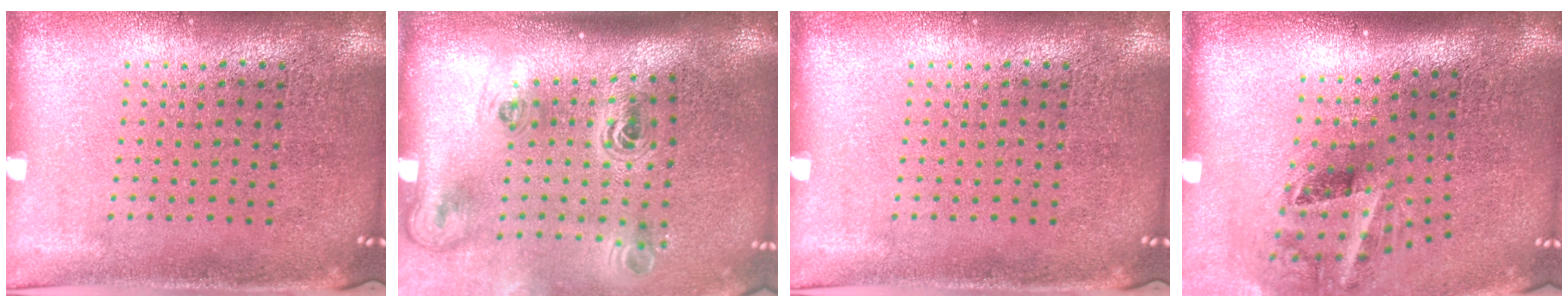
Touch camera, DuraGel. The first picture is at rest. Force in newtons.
{"total": 2.3, "press": 1.5, "slide": 1.8}
{"total": 0.0}
{"total": 2.1, "press": 1.3, "slide": 1.7}